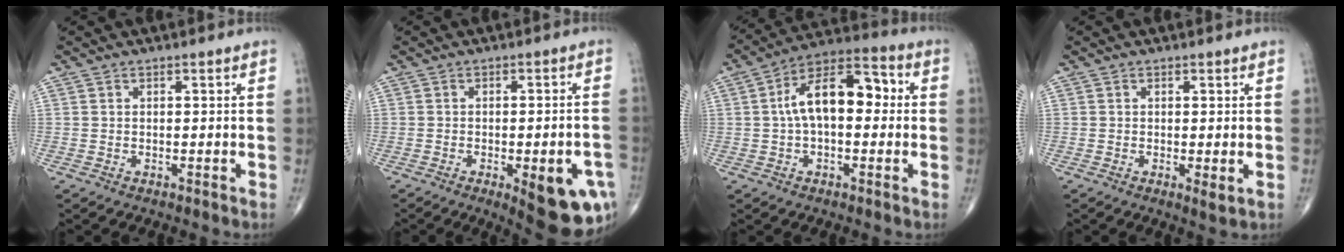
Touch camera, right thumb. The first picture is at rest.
{"total": 13.9, "force": [-5.2, 4.6, 12.0], "torque": [-0.114, 0.012, -0.051]}
{"total": 13.8, "force": [1.1, 7.3, 11.6], "torque": [-0.183, 0.044, 0.005]}
{"total": 1.9, "force": [-0.2, 0.4, 1.8], "torque": [-0.035, -0.009, -0.005]}